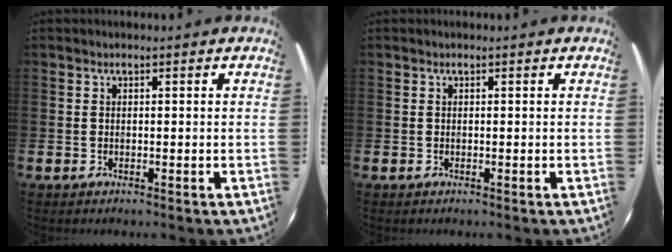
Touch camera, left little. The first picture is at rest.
{"total": 0.0}